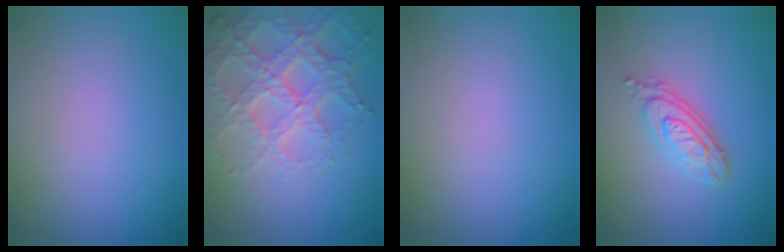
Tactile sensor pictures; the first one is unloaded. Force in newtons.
{"total": 6.7, "press": 4.9, "slide": 4.5}
{"total": 0.0}
{"total": 3.8, "press": 2.9, "slide": 2.6}